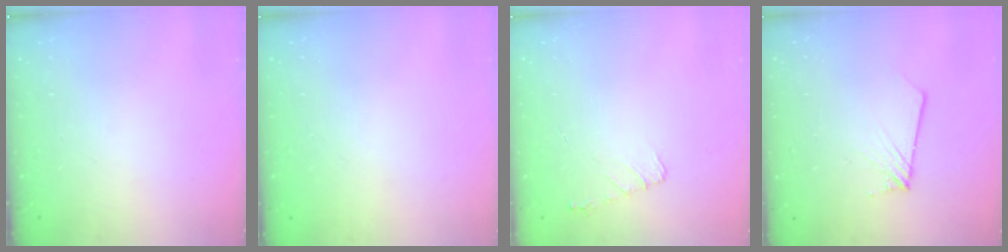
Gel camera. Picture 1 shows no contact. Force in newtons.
{"total": 0.0}
{"total": 5.4, "press": 5.3, "slide": 0.6}
{"total": 2.1, "press": 2.1, "slide": 0.2}